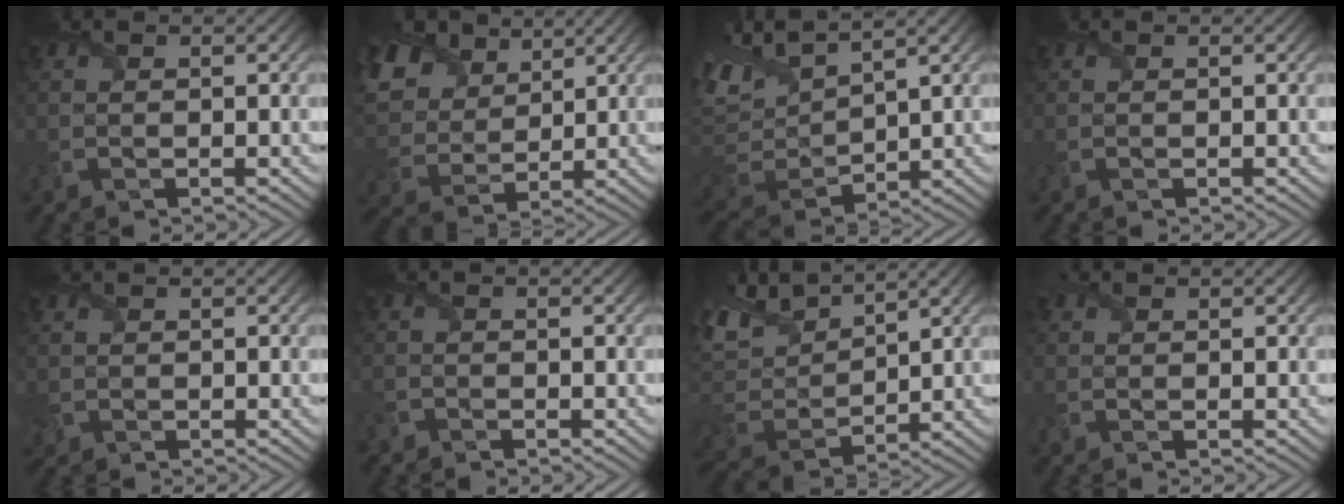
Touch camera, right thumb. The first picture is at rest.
{"total": 12.0, "force": [5.9, 8.0, 6.8], "torque": [-0.192, 0.027, 0.102]}
{"total": 11.5, "force": [7.7, 3.6, 7.7], "torque": [-0.212, 0.018, 0.150]}
{"total": 0.0}
{"total": 1.3, "force": [0.1, 1.2, 0.4], "torque": [-0.019, -0.003, 0.002]}
{"total": 1.0, "force": [-0.9, 0.4, 0.1], "torque": [-0.004, -0.004, -0.022]}
{"total": 11.2, "force": [7.4, 4.6, 7.2], "torque": [-0.195, 0.028, 0.138]}
{"total": 0.6, "force": [0.2, 0.5, 0.1], "torque": [-0.003, -0.001, 0.000]}